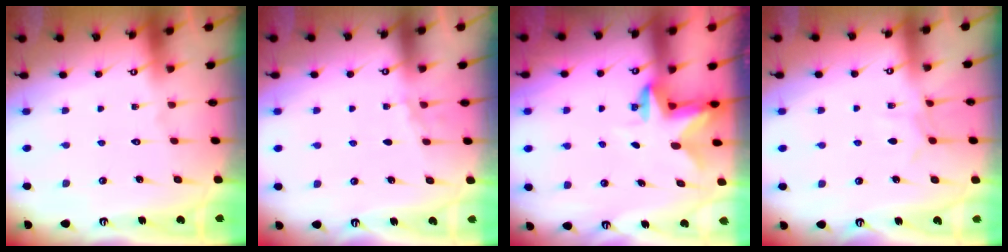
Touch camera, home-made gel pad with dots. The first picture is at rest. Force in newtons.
{"total": 2.2, "press": 1.9, "slide": 1.1}
{"total": 2.7, "press": 2.7, "slide": 0.5}
{"total": 4.6, "press": 4.5, "slide": 0.5}